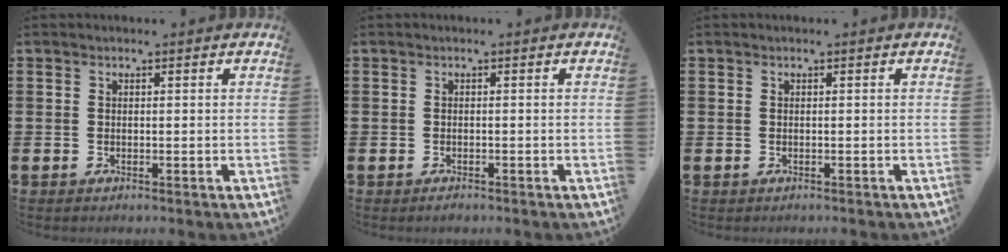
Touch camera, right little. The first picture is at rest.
{"total": 0.6, "force": [-0.4, 0.2, 0.4], "torque": [0.000, -0.005, -0.009]}
{"total": 0.0}